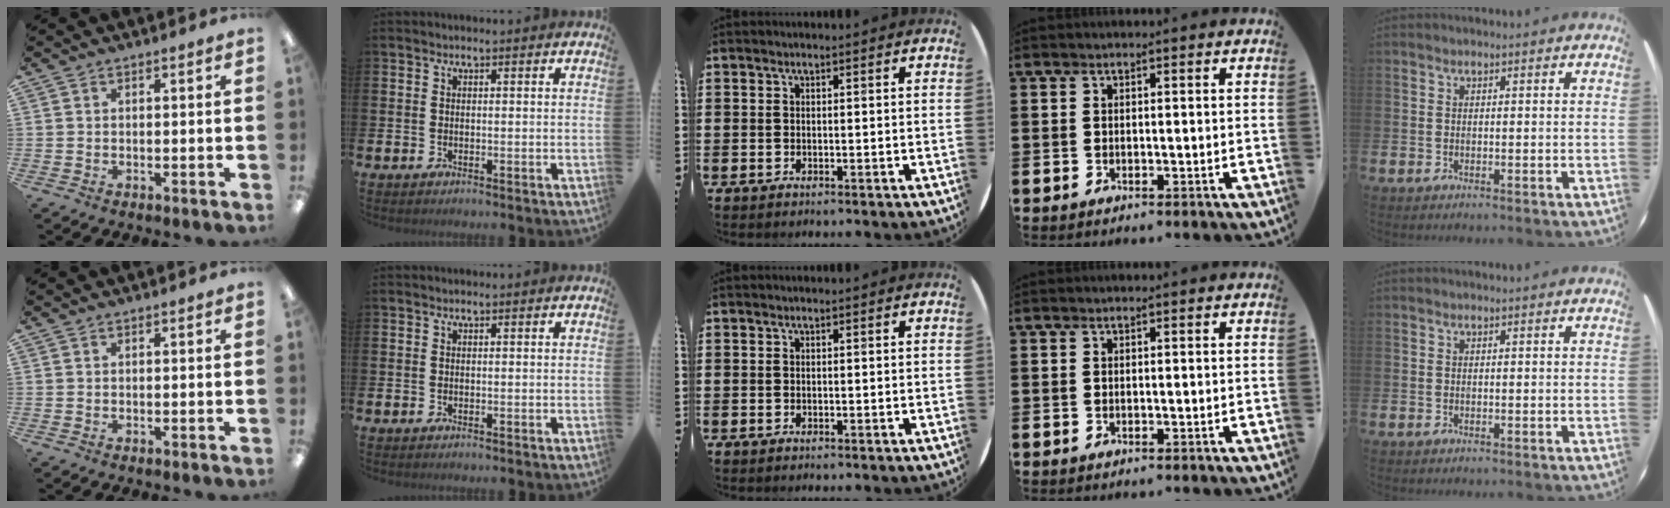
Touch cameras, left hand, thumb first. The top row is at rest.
{}